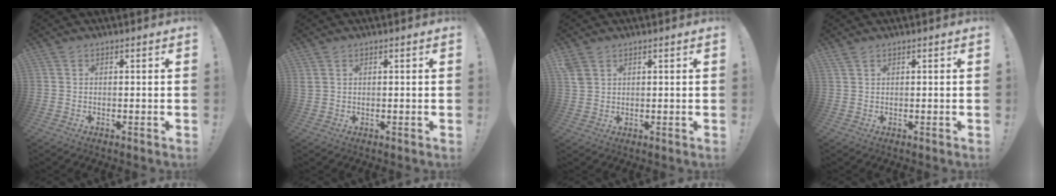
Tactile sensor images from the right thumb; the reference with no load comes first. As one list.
[{"total": 1.3, "force": [0.7, 0.8, 0.8], "torque": [-0.017, 0.003, 0.015]}, {"total": 3.3, "force": [2.1, 2.1, 1.6], "torque": [-0.029, -0.007, 0.042]}, {"total": 1.0, "force": [0.7, 0.3, 0.6], "torque": [-0.014, 0.000, 0.014]}]